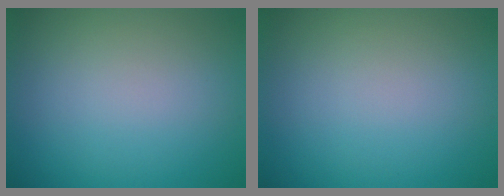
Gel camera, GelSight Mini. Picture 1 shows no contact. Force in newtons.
{"total": 0.0}